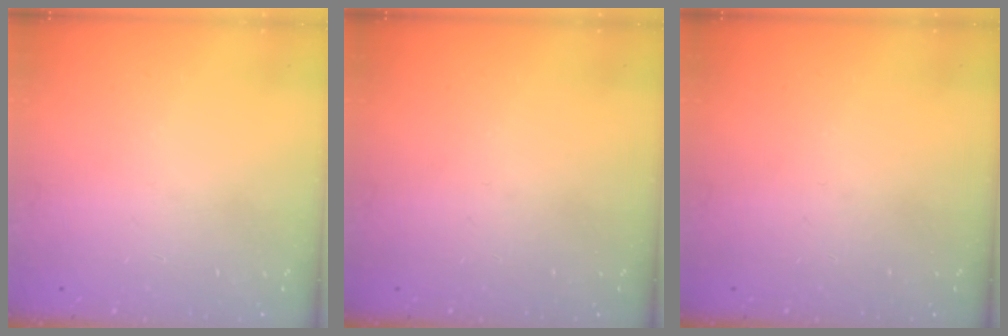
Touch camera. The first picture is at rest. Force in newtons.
{"total": 0.0}
{"total": 0.0}